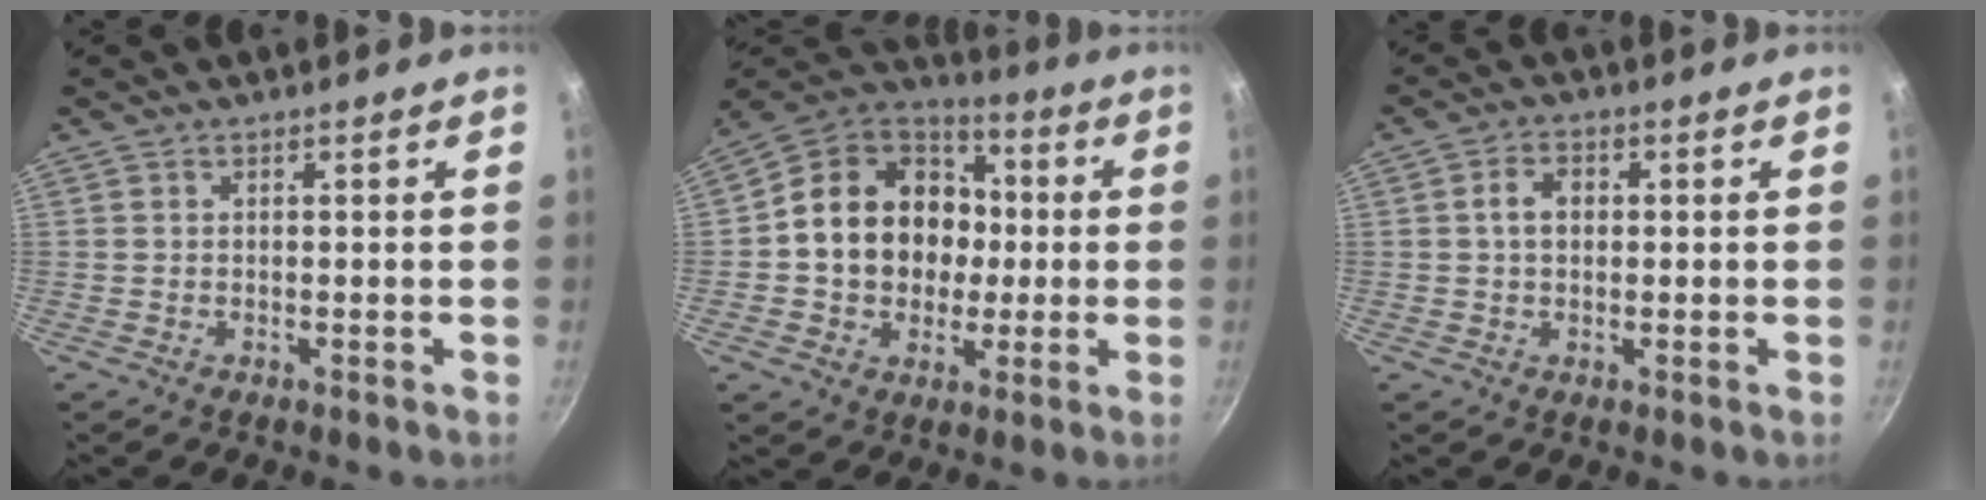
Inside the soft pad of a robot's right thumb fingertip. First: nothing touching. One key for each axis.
{"total": 19.9, "fx": 0.4, "fy": 16.5, "fz": 11.2, "tx": -0.159, "ty": 0.035, "tz": 0.000}
{"total": 4.1, "fx": 0.4, "fy": 3.0, "fz": 2.8, "tx": -0.034, "ty": 0.011, "tz": 0.002}